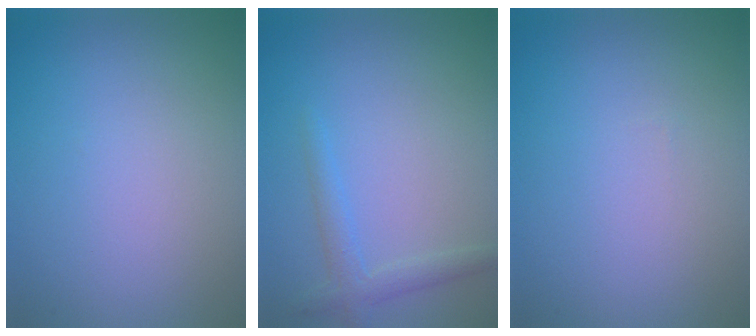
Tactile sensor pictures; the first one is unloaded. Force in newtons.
{"total": 1.9, "press": 1.9, "slide": 0.1}
{"total": 0.0}